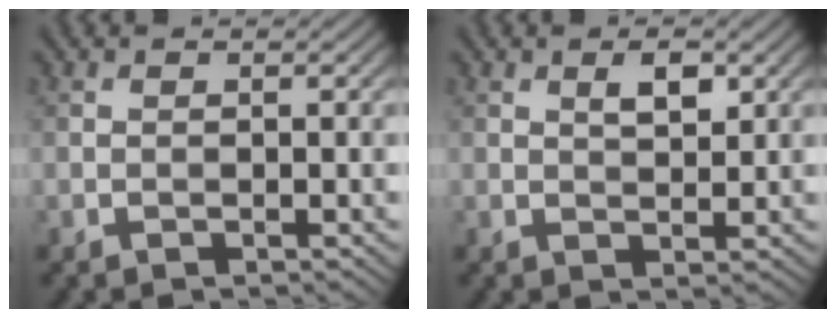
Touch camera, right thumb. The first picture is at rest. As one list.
[{"total": 2.6, "force": [1.2, 1.2, 2.1], "torque": [-0.036, -0.001, 0.022]}]